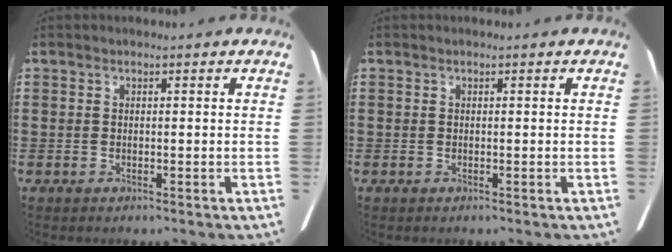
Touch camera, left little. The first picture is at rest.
{"total": 0.0}